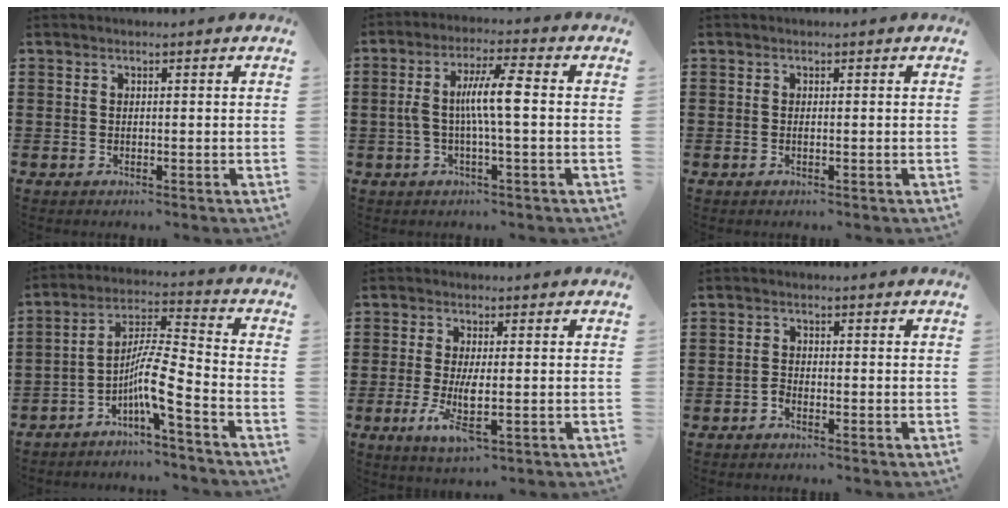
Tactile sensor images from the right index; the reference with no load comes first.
{"total": 7.4, "force": [-0.2, 1.0, 7.3], "torque": [-0.149, -0.002, -0.014]}
{"total": 0.0}
{"total": 8.1, "force": [-4.5, 0.4, 6.8], "torque": [-0.131, -0.013, -0.089]}
{"total": 5.9, "force": [-1.6, 1.5, 5.4], "torque": [-0.118, -0.017, -0.031]}
{"total": 1.2, "force": [-1.1, 0.5, 0.3], "torque": [-0.011, -0.001, -0.021]}